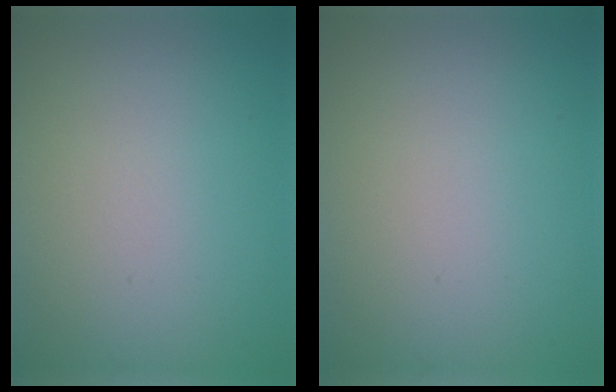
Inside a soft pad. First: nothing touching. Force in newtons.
{"total": 0.0}